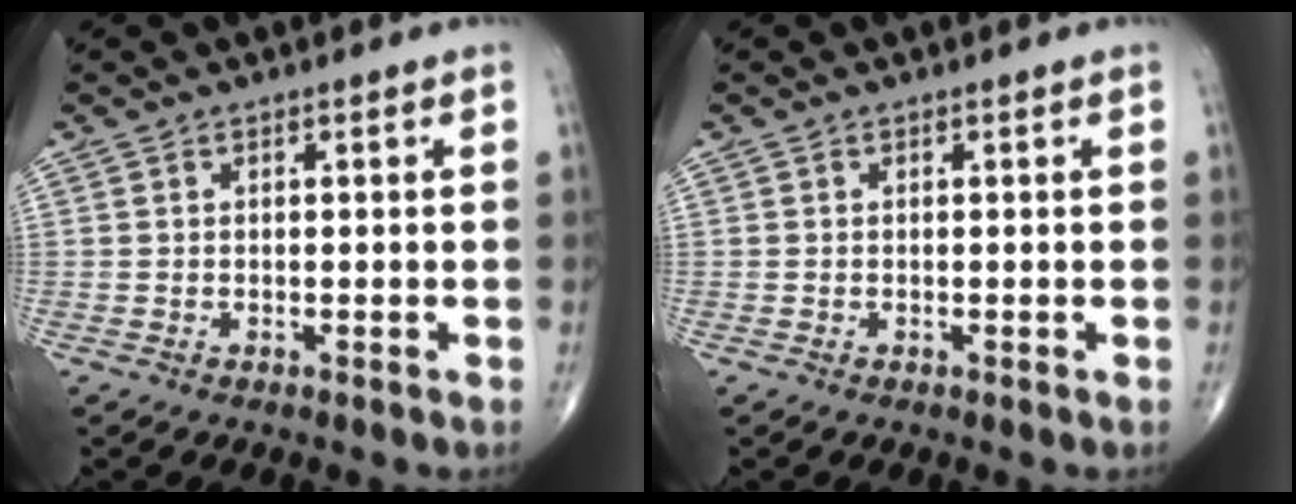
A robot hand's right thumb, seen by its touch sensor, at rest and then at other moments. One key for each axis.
{"total": 0.0}